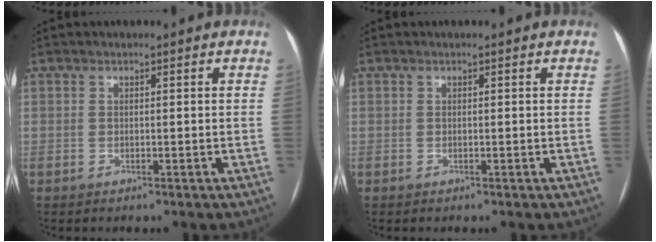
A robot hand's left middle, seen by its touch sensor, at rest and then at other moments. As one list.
[{"total": 0.0}]